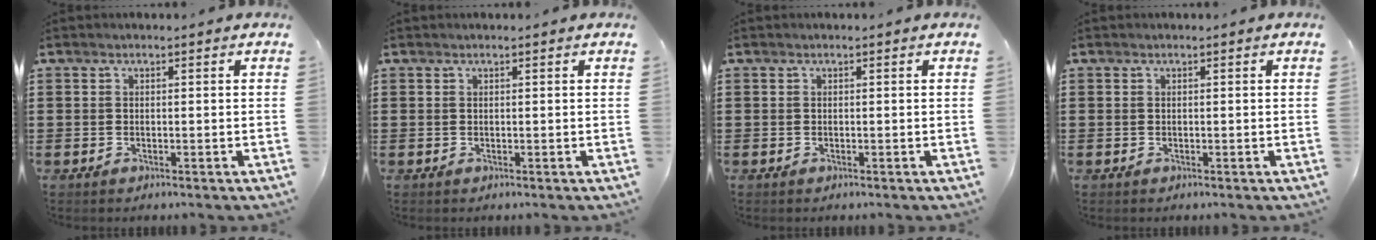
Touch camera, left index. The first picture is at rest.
{"total": 0.0}
{"total": 0.0}
{"total": 0.0}